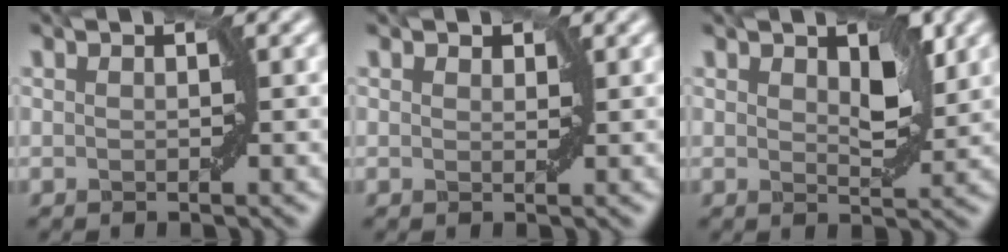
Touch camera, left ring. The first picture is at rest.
{"total": 0.8, "force": [0.6, 0.4, 0.1], "torque": [0.001, -0.001, 0.011]}
{"total": 3.4, "force": [1.3, 1.6, 2.7], "torque": [-0.041, -0.005, 0.023]}